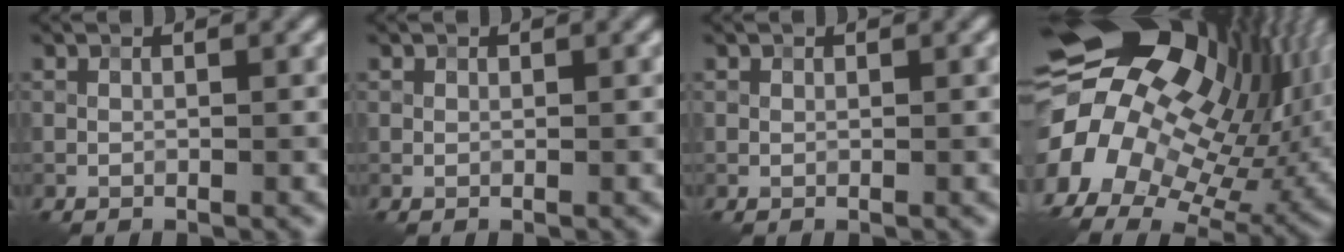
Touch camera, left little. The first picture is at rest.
{"total": 0.0}
{"total": 0.0}
{"total": 20.1, "force": [1.6, 14.4, 14.0], "torque": [-0.232, -0.012, 0.032]}